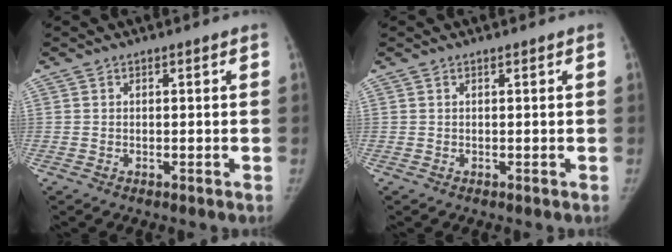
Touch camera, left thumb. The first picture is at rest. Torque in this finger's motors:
{"motor_torque": [0.13, 0.08, 0.50, -0.27, 0.00]}